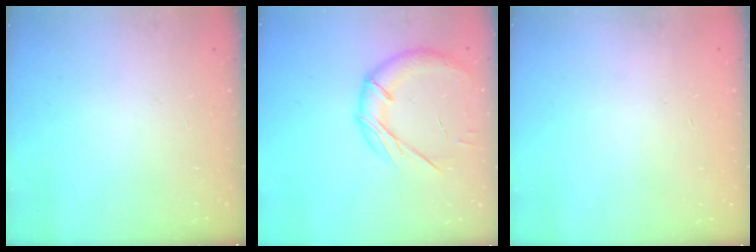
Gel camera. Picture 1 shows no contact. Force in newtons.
{"total": 14.3, "press": 14.3, "slide": 1.4}
{"total": 0.0}